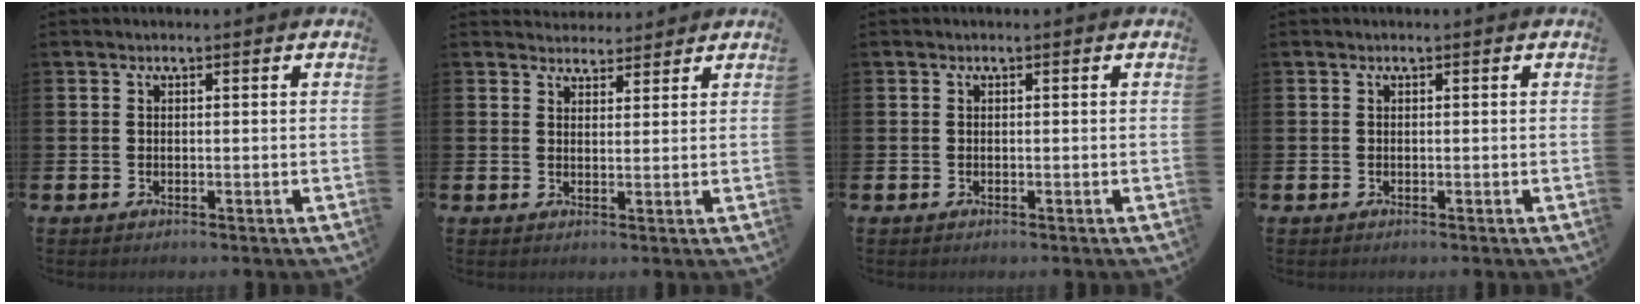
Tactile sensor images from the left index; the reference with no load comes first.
{"total": 3.2, "force": [3.0, 0.9, -0.4], "torque": [0.005, -0.015, 0.056]}
{"total": 0.0}
{"total": 0.0}